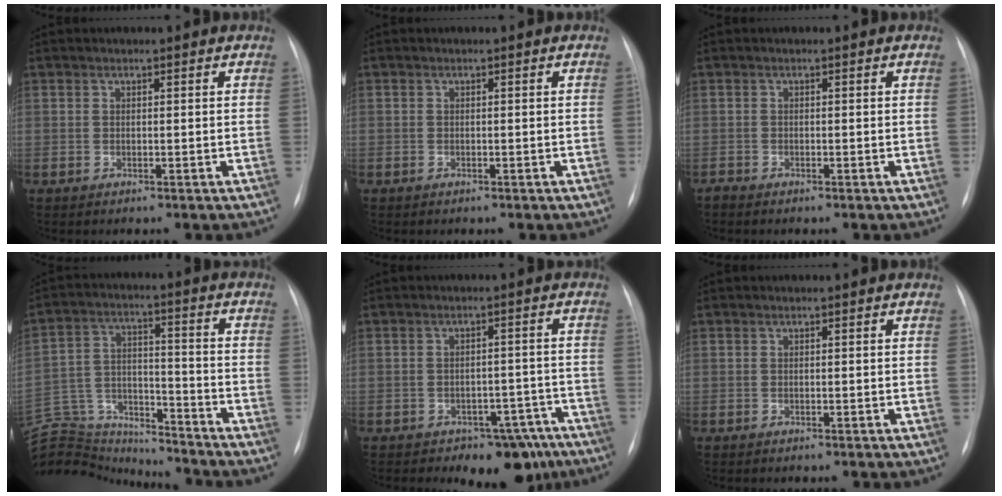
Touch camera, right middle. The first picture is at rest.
{"total": 0.0}
{"total": 0.6, "force": [-0.6, 0.1, 0.1], "torque": [-0.004, -0.002, -0.014]}
{"total": 20.4, "force": [-19.2, 4.9, 4.6], "torque": [-0.132, 0.027, -0.305]}
{"total": 8.2, "force": [-6.3, 4.6, 2.8], "torque": [-0.006, 0.028, -0.081]}
{"total": 0.0}